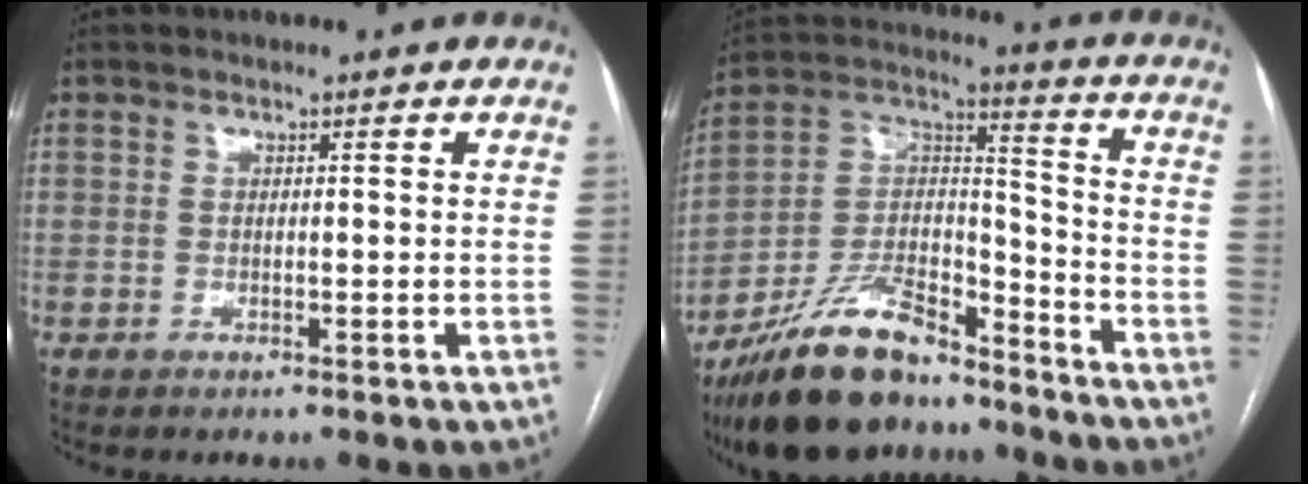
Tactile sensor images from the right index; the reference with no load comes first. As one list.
[{"total": 18.2, "force": [-14.8, 5.6, 8.9], "torque": [-0.179, 0.022, -0.264]}]